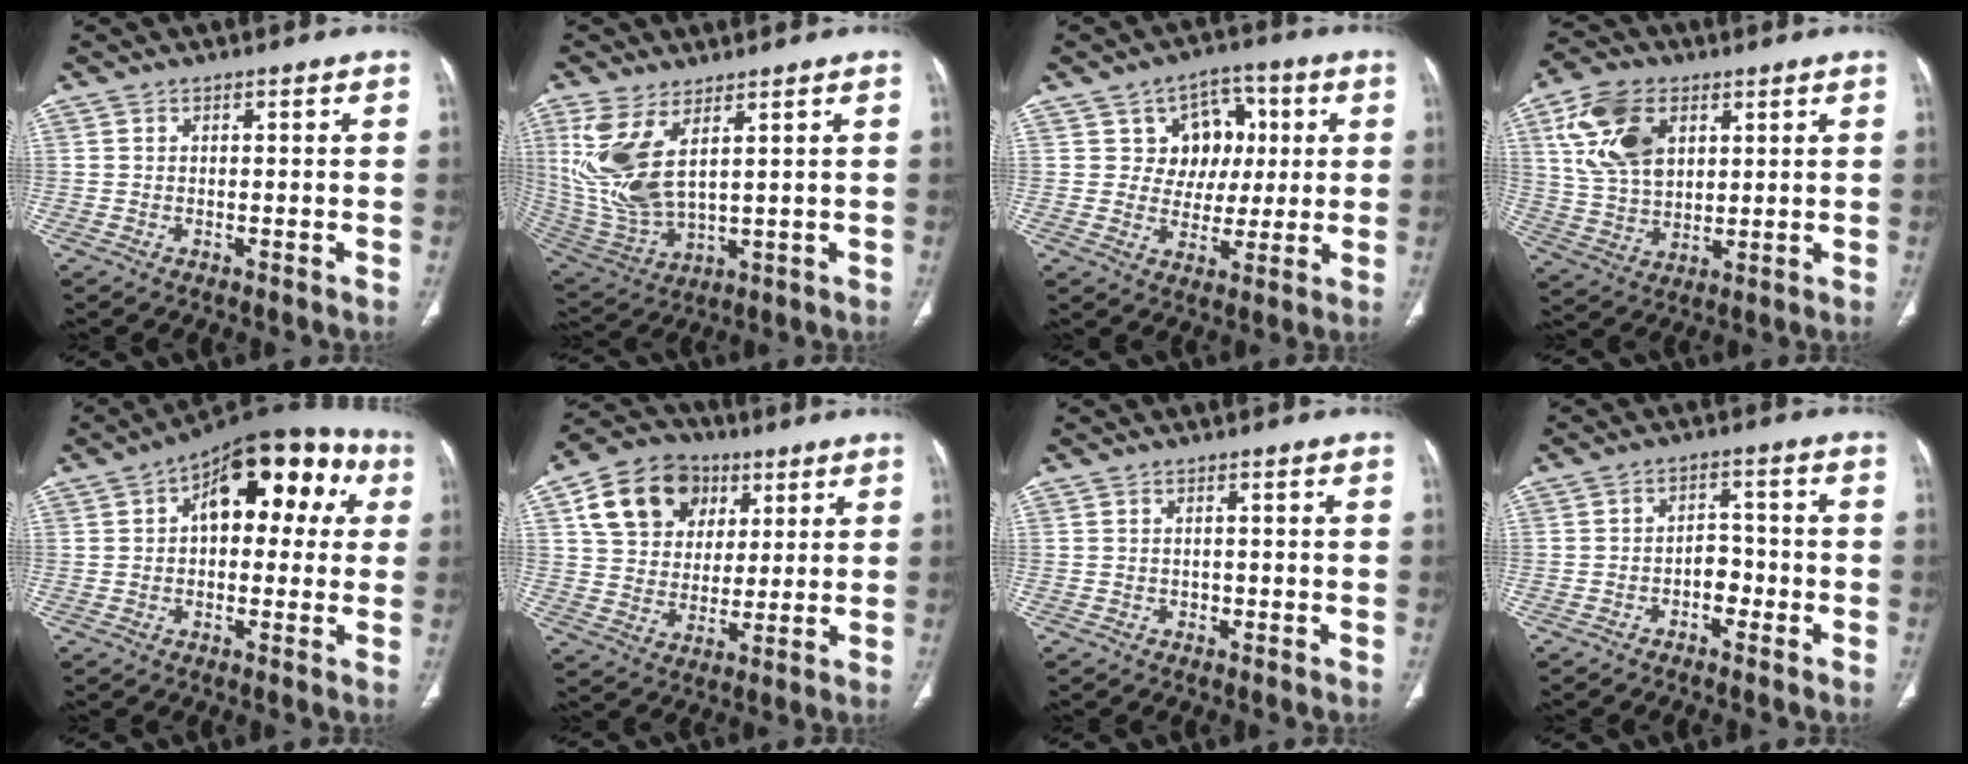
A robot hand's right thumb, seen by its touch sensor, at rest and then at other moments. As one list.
[{"total": 13.1, "force": [4.8, 5.8, 10.8], "torque": [-0.240, -0.025, 0.117]}, {"total": 10.1, "force": [2.6, 8.6, 4.6], "torque": [-0.003, -0.001, 0.038]}, {"total": 14.0, "force": [5.1, 9.2, 9.2], "torque": [-0.161, -0.009, 0.104]}, {"total": 17.7, "force": [4.7, 9.6, 14.1], "torque": [-0.146, 0.033, 0.055]}, {"total": 15.5, "force": [6.2, 12.3, 7.3], "torque": [-0.102, 0.000, 0.106]}, {"total": 0.8, "force": [-0.2, 0.7, 0.2], "torque": [0.004, 0.003, -0.005]}, {"total": 4.2, "force": [-1.9, 2.9, 2.2], "torque": [-0.009, 0.024, -0.037]}]